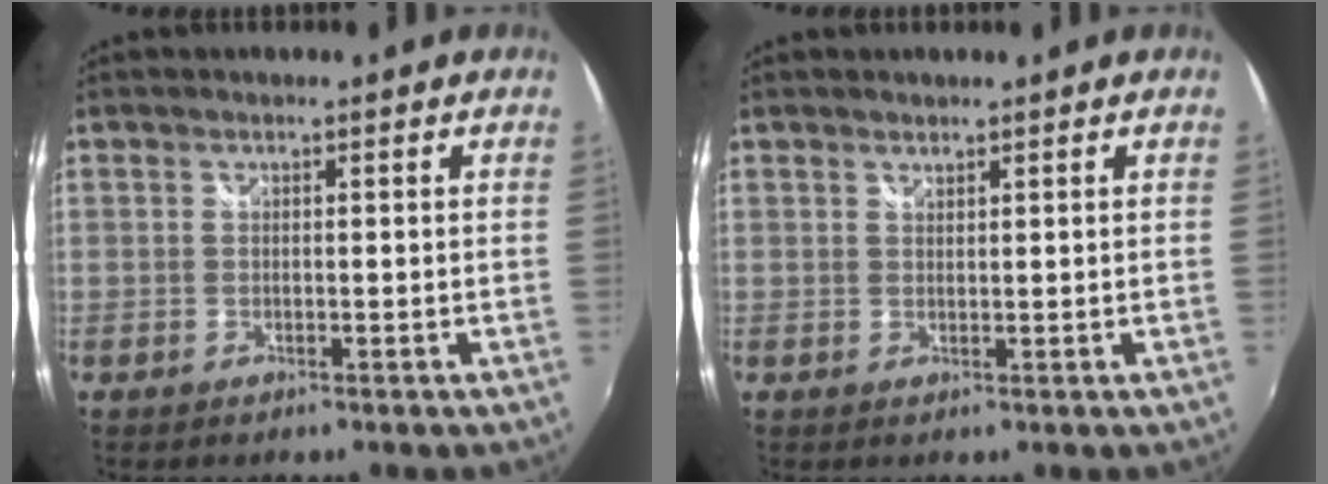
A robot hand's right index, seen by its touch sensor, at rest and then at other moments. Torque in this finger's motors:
{"motor_torque": [-0.13, 0.23, -0.06, -0.01]}